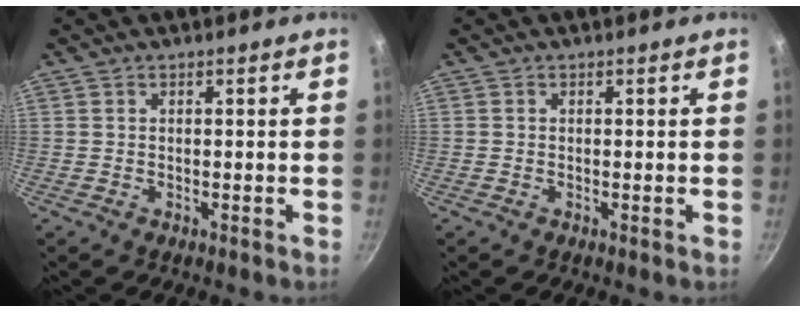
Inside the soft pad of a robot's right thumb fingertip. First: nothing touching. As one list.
[{"total": 0.0}]